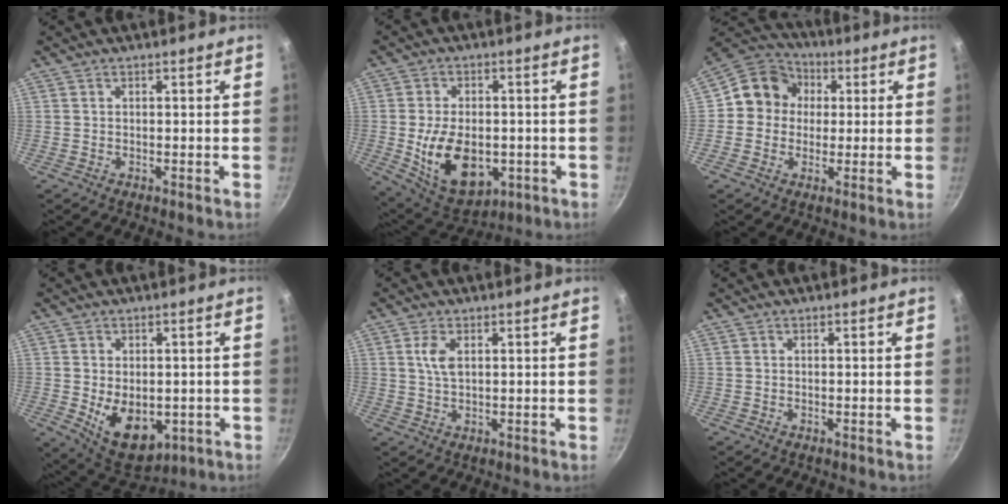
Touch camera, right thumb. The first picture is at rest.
{"total": 15.1, "force": [-2.6, 9.6, 11.4], "torque": [-0.168, -0.005, -0.022]}
{"total": 10.1, "force": [1.2, 9.4, 3.7], "torque": [-0.023, 0.021, -0.003]}
{"total": 11.4, "force": [-1.8, 7.5, 8.3], "torque": [-0.102, -0.014, -0.004]}
{"total": 3.7, "force": [1.1, 1.8, 3.0], "torque": [-0.060, -0.002, 0.024]}
{"total": 0.0}